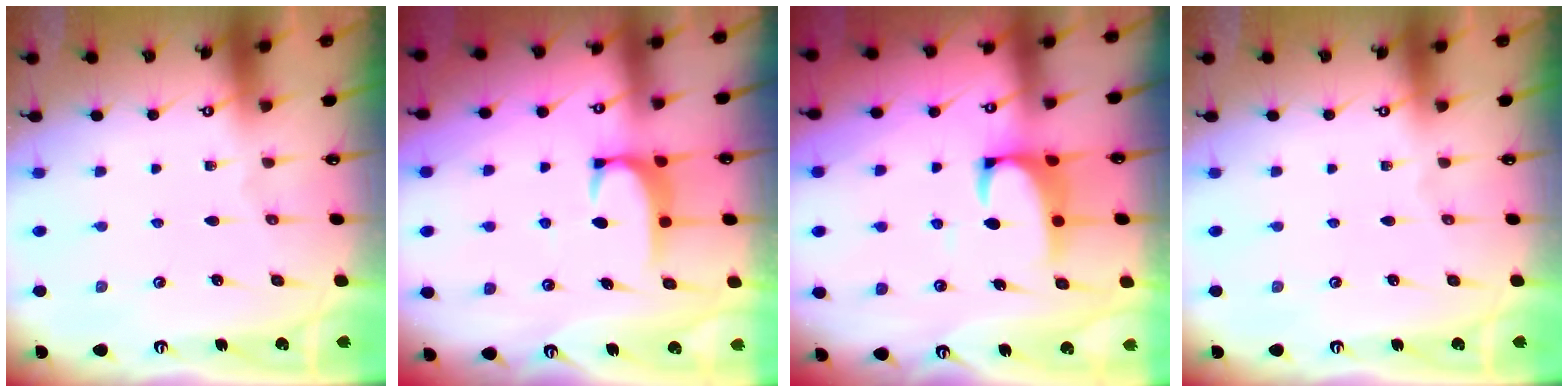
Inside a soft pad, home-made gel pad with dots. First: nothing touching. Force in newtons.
{"total": 2.0, "press": 1.9, "slide": 0.5}
{"total": 2.6, "press": 2.3, "slide": 1.0}
{"total": 0.0}